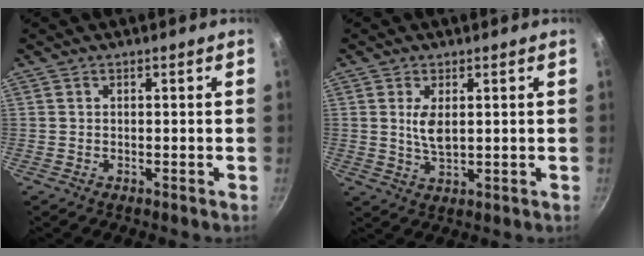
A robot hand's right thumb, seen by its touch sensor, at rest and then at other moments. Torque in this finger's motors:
{"motor_torque": [0.01, -0.11, 0.74, 0.20, 0.16]}